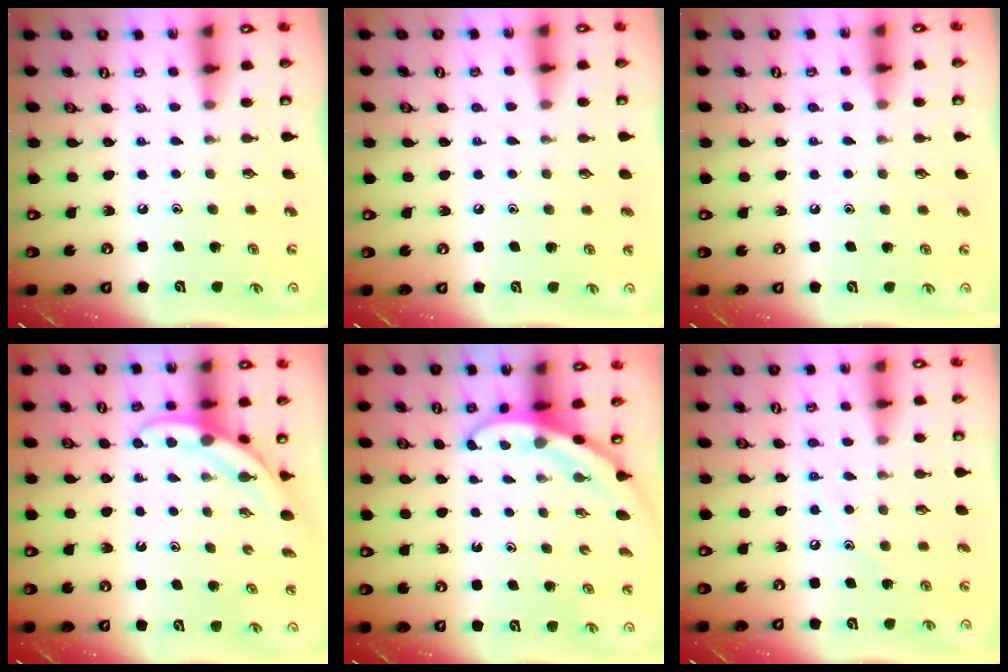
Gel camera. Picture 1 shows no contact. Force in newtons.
{"total": 2.1, "press": 2.1, "slide": 0.2}
{"total": 3.4, "press": 3.4, "slide": 0.4}
{"total": 5.9, "press": 5.9, "slide": 0.3}
{"total": 3.2, "press": 3.2, "slide": 0.1}
{"total": 6.8, "press": 6.8, "slide": 0.3}